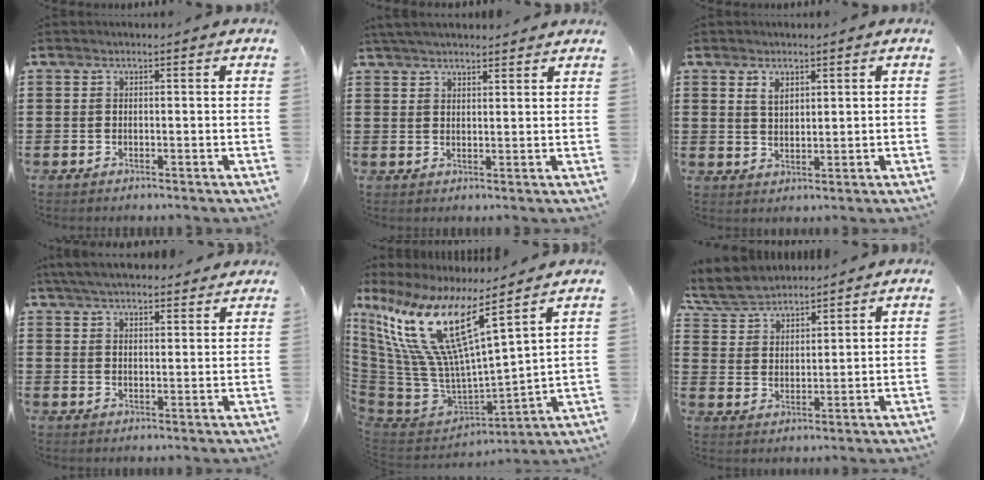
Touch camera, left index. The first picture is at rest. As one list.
[{"total": 3.4, "force": [3.2, 0.3, 1.1], "torque": [-0.029, -0.001, 0.061]}, {"total": 2.4, "force": [1.6, 1.2, 1.3], "torque": [-0.021, 0.001, 0.028]}, {"total": 5.1, "force": [4.8, 0.8, 1.6], "torque": [-0.044, -0.009, 0.089]}, {"total": 14.9, "force": [8.5, 3.1, 11.8], "torque": [-0.293, -0.075, 0.132]}, {"total": 6.2, "force": [5.8, 1.6, 1.5], "torque": [-0.055, -0.013, 0.106]}]